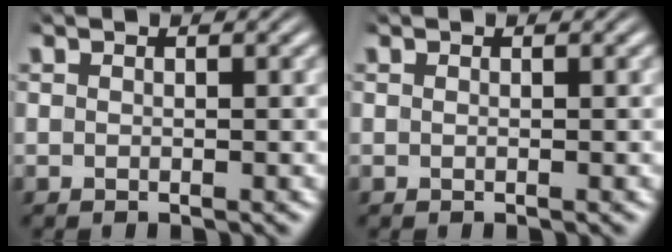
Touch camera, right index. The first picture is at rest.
{"total": 0.0}